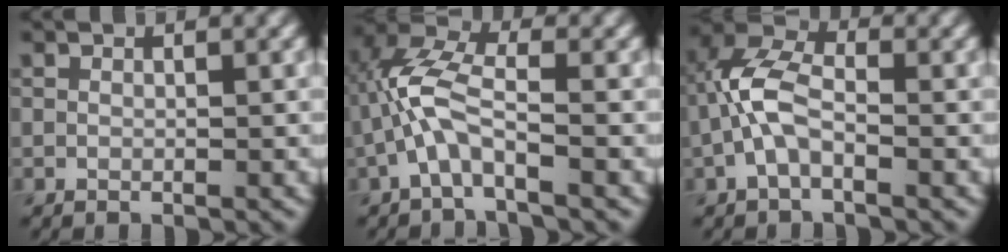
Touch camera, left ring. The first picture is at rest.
{"total": 4.4, "force": [-1.5, 1.4, 4.0], "torque": [-0.098, 0.018, -0.039]}
{"total": 4.6, "force": [-1.2, 2.2, 3.8], "torque": [-0.090, 0.017, -0.035]}